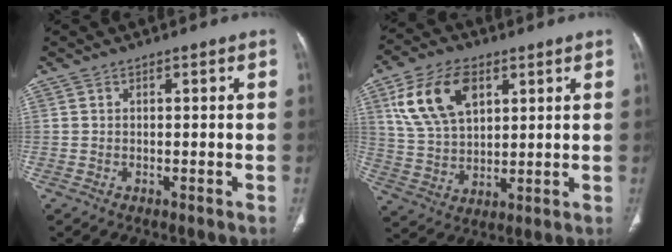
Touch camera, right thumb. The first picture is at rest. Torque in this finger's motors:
{"motor_torque": [1.19, 2.04, 0.48, -0.55, 0.09]}